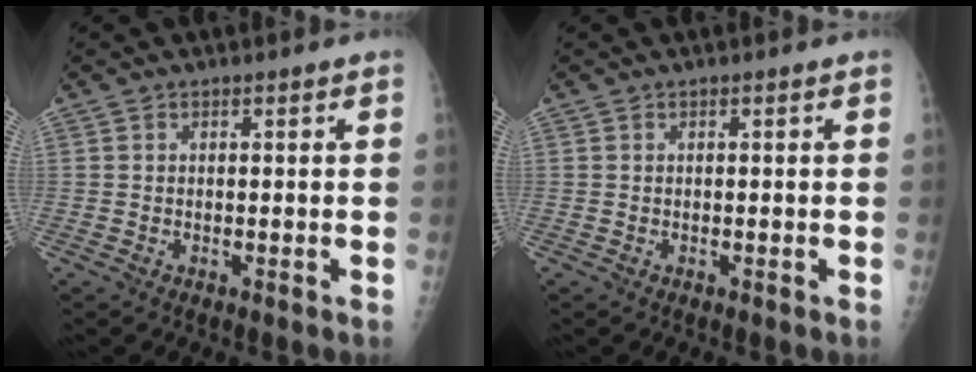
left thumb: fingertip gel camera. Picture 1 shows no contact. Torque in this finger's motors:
{"motor_torque": [-0.02, 0.02, 0.00, 0.00, 0.00]}